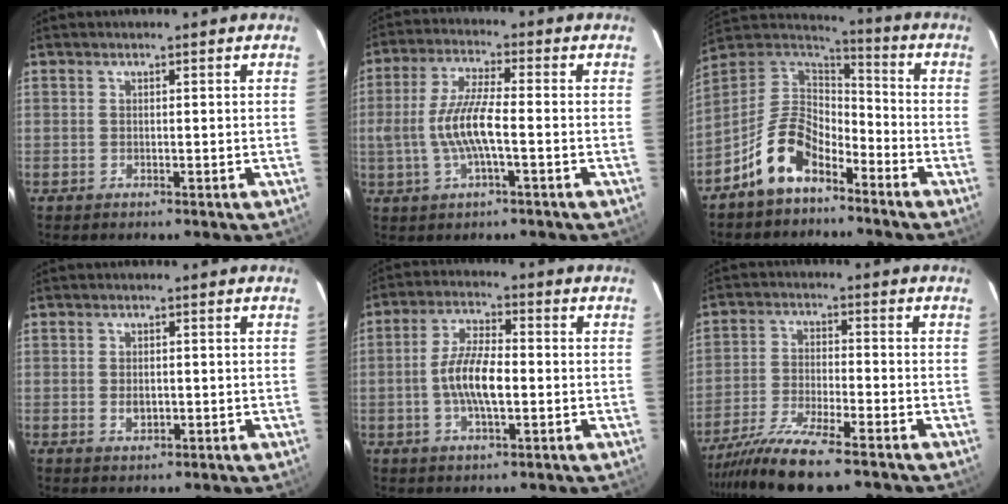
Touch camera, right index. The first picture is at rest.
{"total": 10.4, "force": [-1.9, 2.1, 10.0], "torque": [-0.207, 0.000, -0.035]}
{"total": 12.9, "force": [-7.9, 6.7, 7.7], "torque": [-0.174, 0.022, -0.154]}
{"total": 2.5, "force": [-0.5, 1.7, 1.7], "torque": [-0.029, -0.003, -0.006]}
{"total": 8.5, "force": [-1.4, 2.9, 7.8], "torque": [-0.154, 0.008, -0.028]}
{"total": 12.0, "force": [-9.7, 1.3, 6.9], "torque": [-0.156, -0.024, -0.181]}